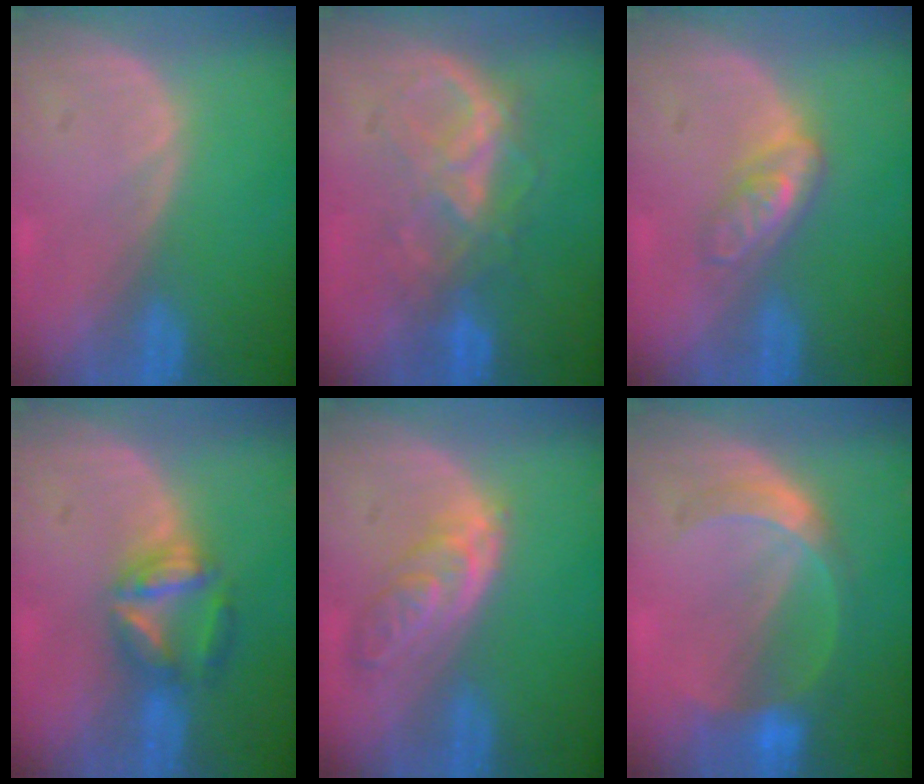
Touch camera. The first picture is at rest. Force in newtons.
{"total": 6.4, "press": 6.4, "slide": 0.7}
{"total": 4.7, "press": 4.2, "slide": 2.2}
{"total": 5.6, "press": 5.6, "slide": 0.6}
{"total": 5.5, "press": 5.4, "slide": 0.7}
{"total": 6.1, "press": 5.5, "slide": 2.8}